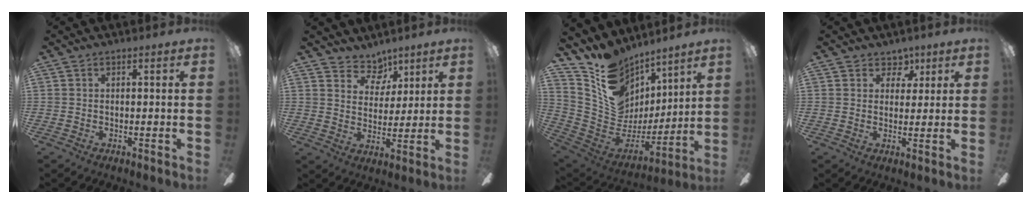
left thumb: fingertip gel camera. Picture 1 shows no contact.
{"total": 7.4, "force": [5.8, 4.5, 1.2], "torque": [-0.019, -0.038, 0.108]}
{"total": 14.9, "force": [10.2, 10.2, 3.7], "torque": [-0.088, -0.082, 0.197]}
{"total": 4.8, "force": [3.0, 3.6, 1.1], "torque": [-0.003, -0.015, 0.050]}